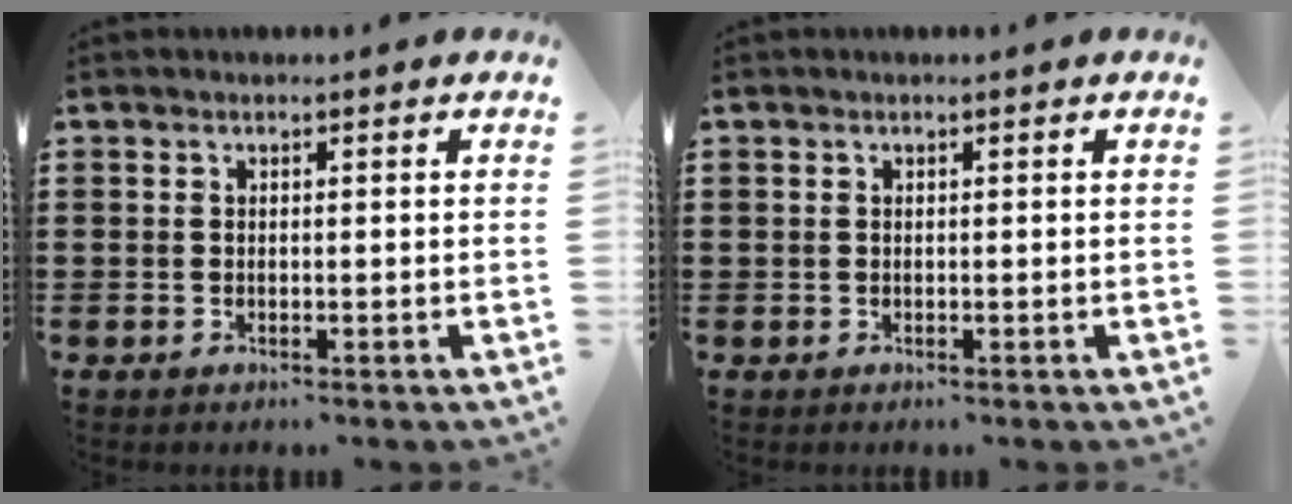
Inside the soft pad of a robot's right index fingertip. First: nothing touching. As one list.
[{"total": 0.0}]